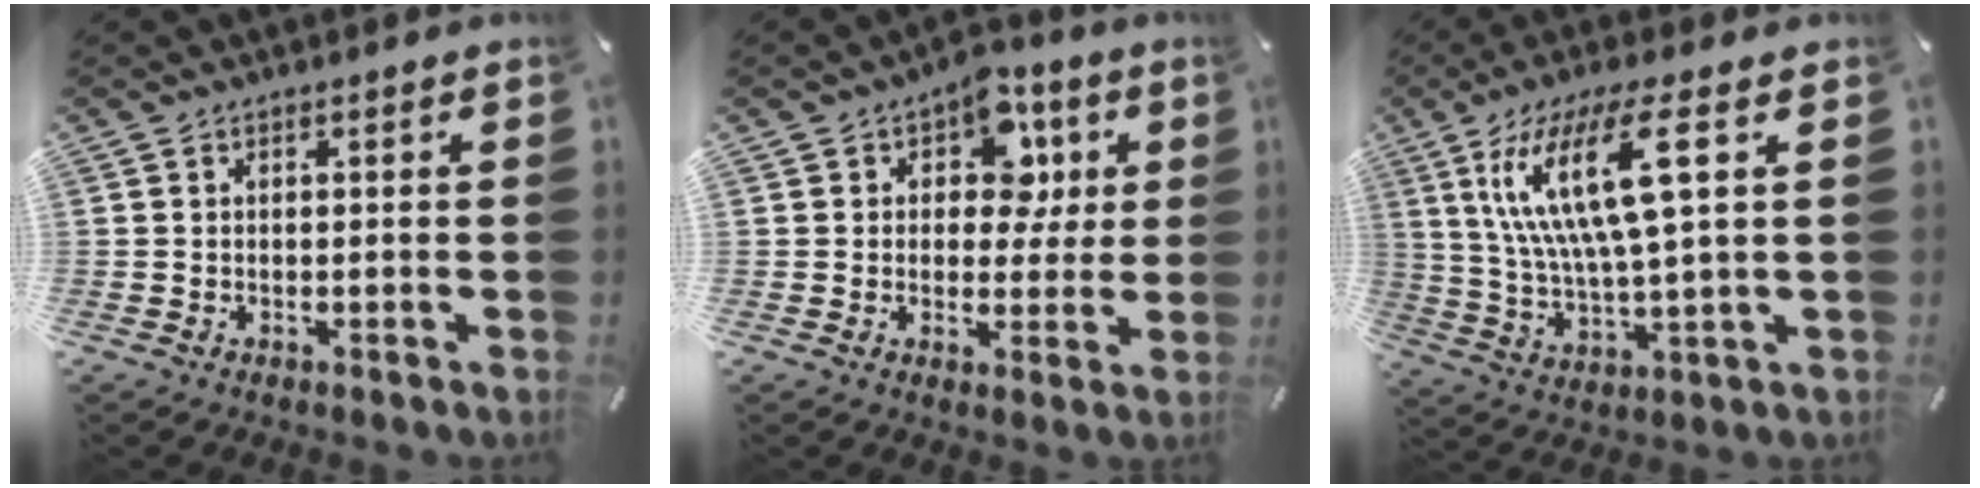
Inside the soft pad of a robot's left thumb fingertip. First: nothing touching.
{"total": 10.5, "force": [3.4, 7.9, 6.0], "torque": [-0.074, -0.011, 0.057]}
{"total": 16.8, "force": [6.0, 4.0, 15.2], "torque": [-0.328, -0.005, 0.090]}